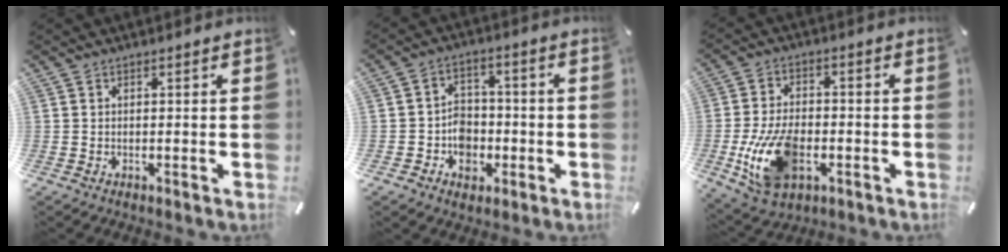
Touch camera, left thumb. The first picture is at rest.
{"total": 7.1, "force": [-2.0, 6.2, 2.7], "torque": [-0.035, 0.016, -0.033]}
{"total": 13.9, "force": [-3.8, 8.7, 10.2], "torque": [-0.215, 0.000, -0.066]}